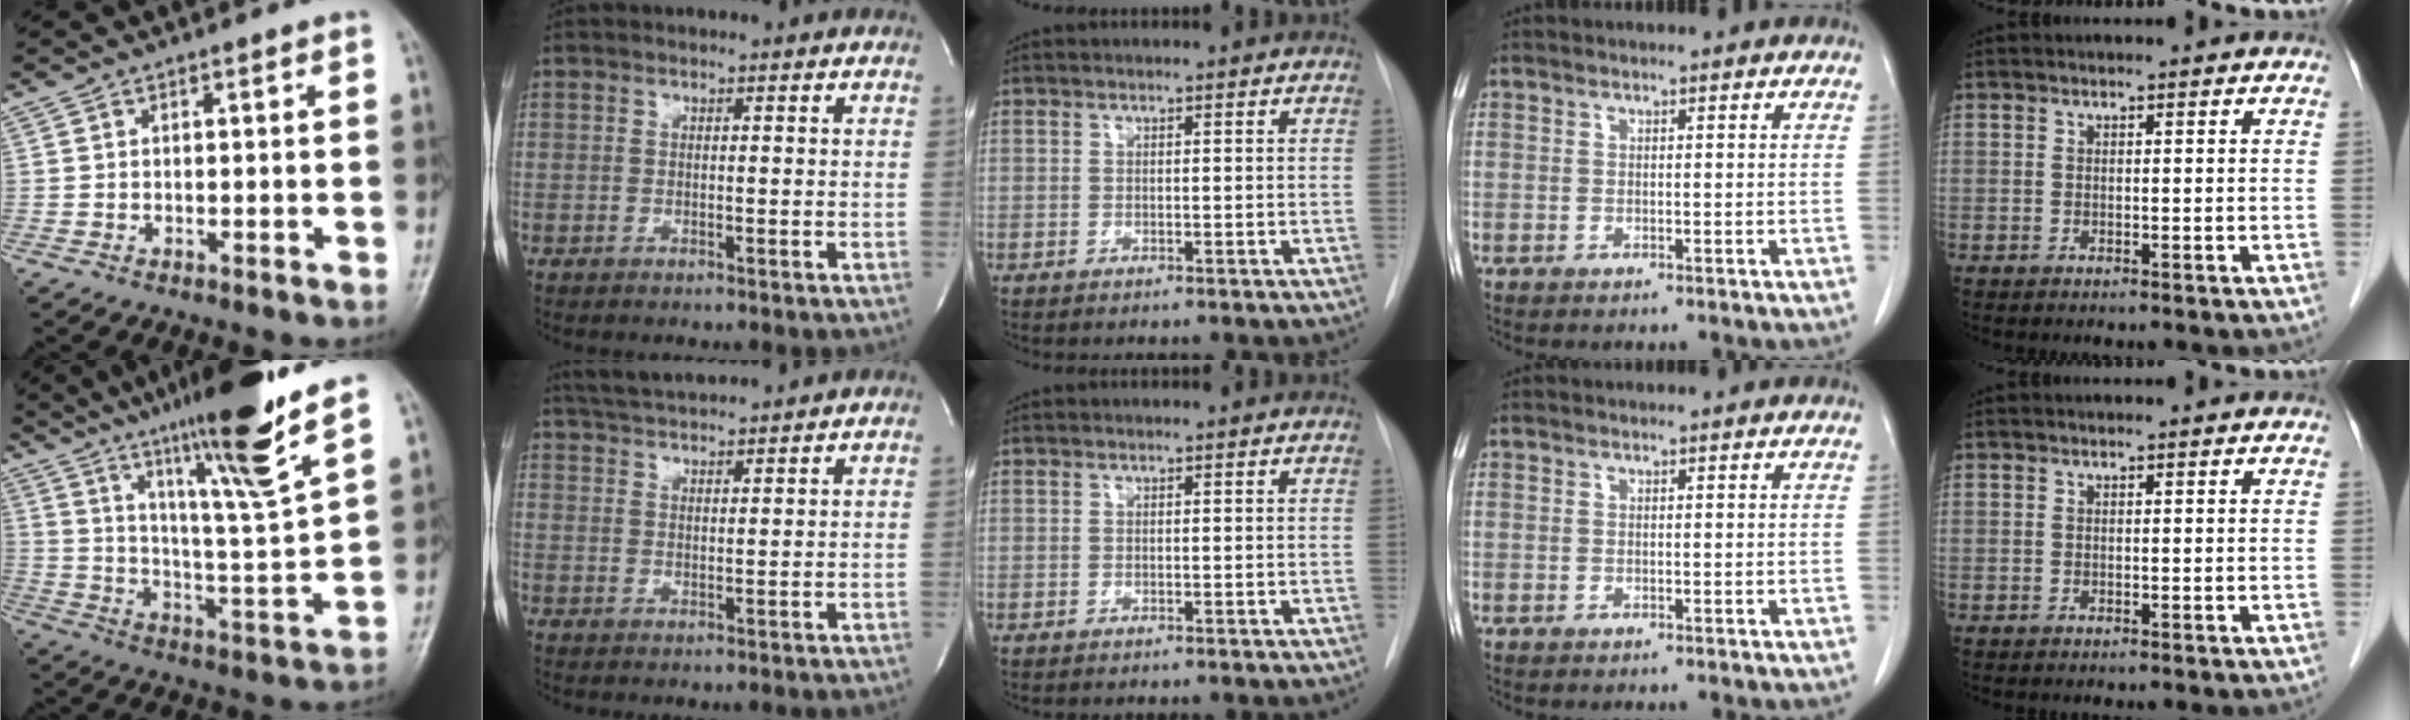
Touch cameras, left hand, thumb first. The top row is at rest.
{"thumb": {"total": 20.0, "force": [14.2, -0.1, 14.1], "torque": [-0.211, -0.072, 0.231]}, "index": {"total": 7.3, "force": [6.9, 0.0, 2.4], "torque": [-0.052, 0.023, 0.117]}}